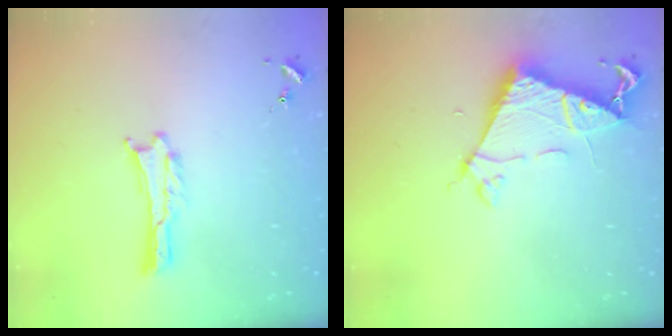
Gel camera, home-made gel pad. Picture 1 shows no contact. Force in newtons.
{"total": 7.0, "press": 6.9, "slide": 0.6}